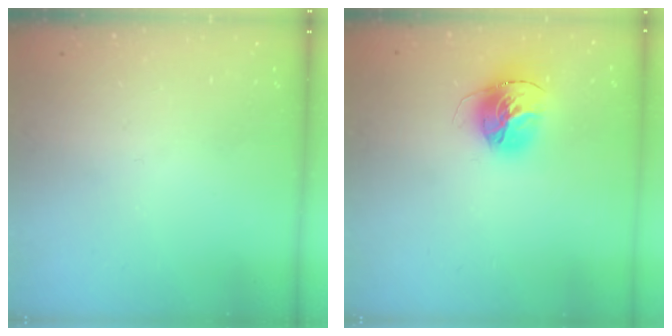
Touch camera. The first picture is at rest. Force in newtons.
{"total": 15.4, "press": 15.3, "slide": 1.7}